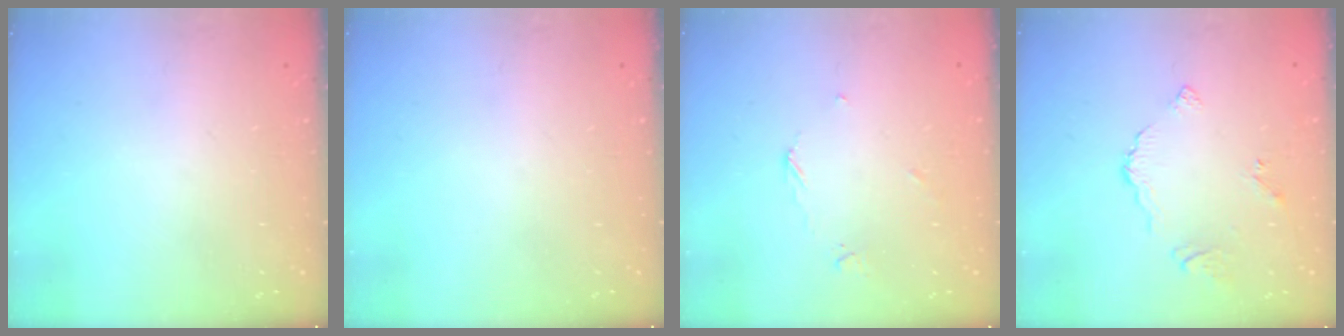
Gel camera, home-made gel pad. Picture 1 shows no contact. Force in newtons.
{"total": 0.0}
{"total": 3.5, "press": 3.5, "slide": 0.5}
{"total": 4.3, "press": 4.3, "slide": 0.1}